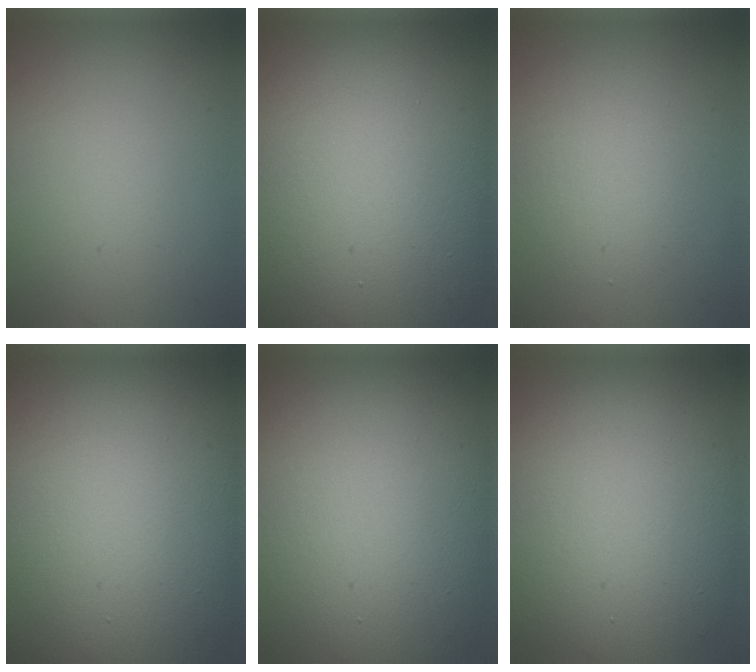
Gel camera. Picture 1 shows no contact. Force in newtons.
{"total": 20.6, "press": 20.5, "slide": 1.4}
{"total": 2.6, "press": 2.6, "slide": 0.2}
{"total": 20.8, "press": 20.8, "slide": 1.5}
{"total": 17.5, "press": 17.5, "slide": 0.7}
{"total": 13.4, "press": 13.4, "slide": 0.8}